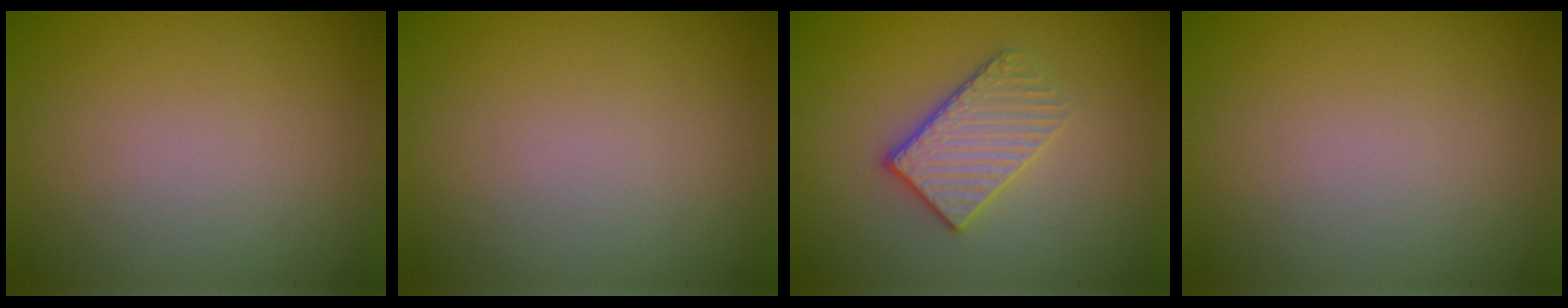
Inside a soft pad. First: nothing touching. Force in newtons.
{"total": 0.0}
{"total": 3.6, "press": 3.1, "slide": 1.7}
{"total": 0.0}